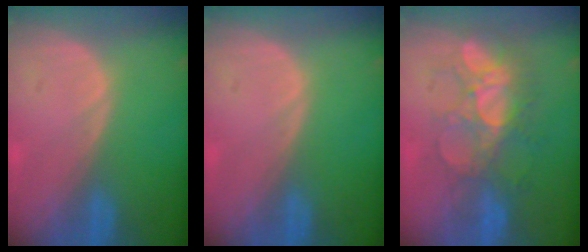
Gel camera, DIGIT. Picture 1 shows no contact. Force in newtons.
{"total": 0.0}
{"total": 8.3, "press": 8.0, "slide": 2.5}